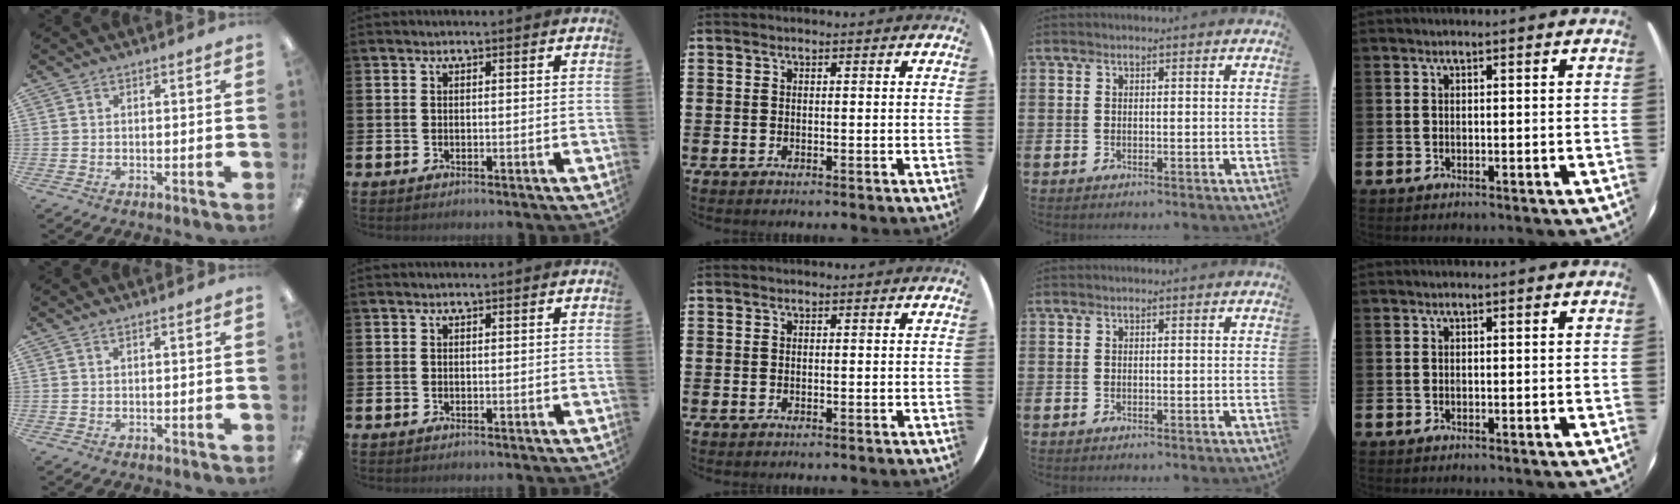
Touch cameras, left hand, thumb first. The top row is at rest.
{"thumb": {"total": 0.5, "force": [0.4, 0.0, 0.4], "torque": [-0.008, 0.002, 0.007]}}